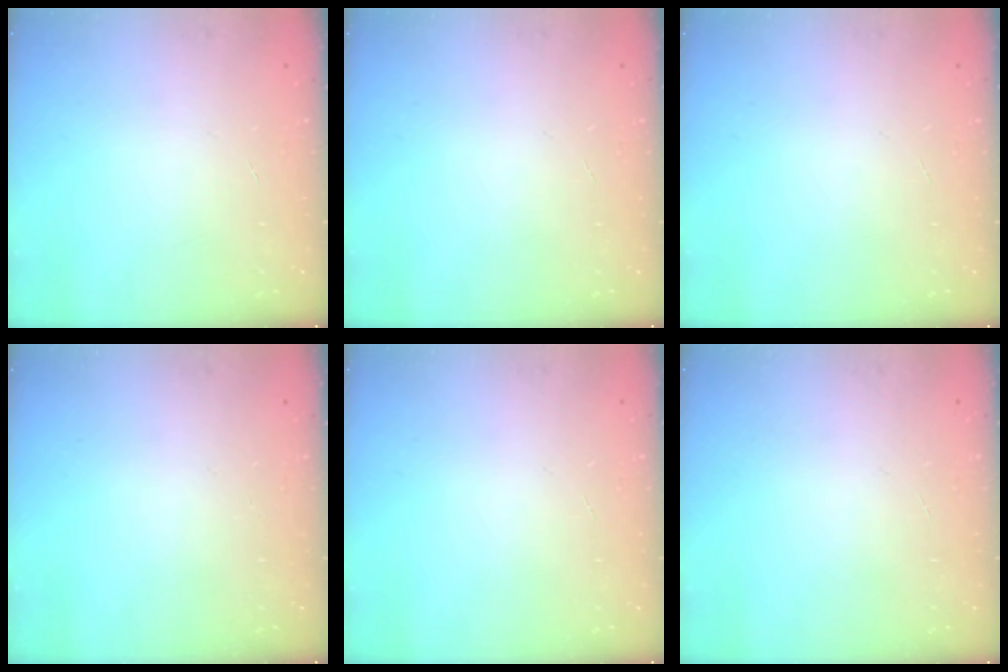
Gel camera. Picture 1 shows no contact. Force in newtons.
{"total": 0.0}
{"total": 0.0}
{"total": 0.0}
{"total": 0.0}
{"total": 0.0}